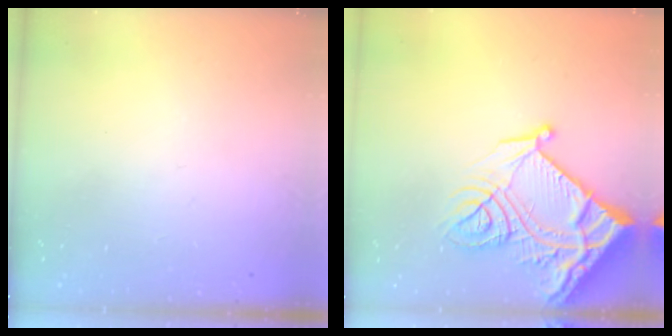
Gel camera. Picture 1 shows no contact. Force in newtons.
{"total": 22.5, "press": 22.3, "slide": 2.7}